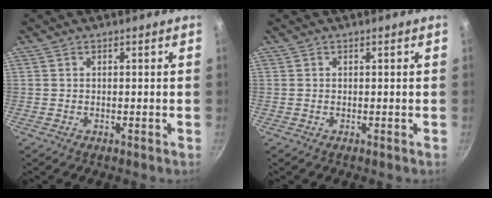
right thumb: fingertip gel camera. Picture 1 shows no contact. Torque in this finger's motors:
{"motor_torque": [0.06, 0.35, 0.31, -0.18, -0.06]}